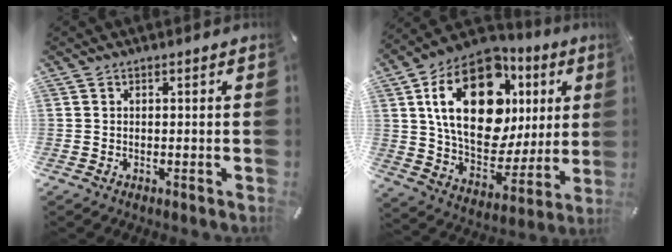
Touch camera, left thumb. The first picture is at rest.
{"total": 25.1, "force": [8.8, 15.9, 17.3], "torque": [-0.302, -0.037, 0.150]}